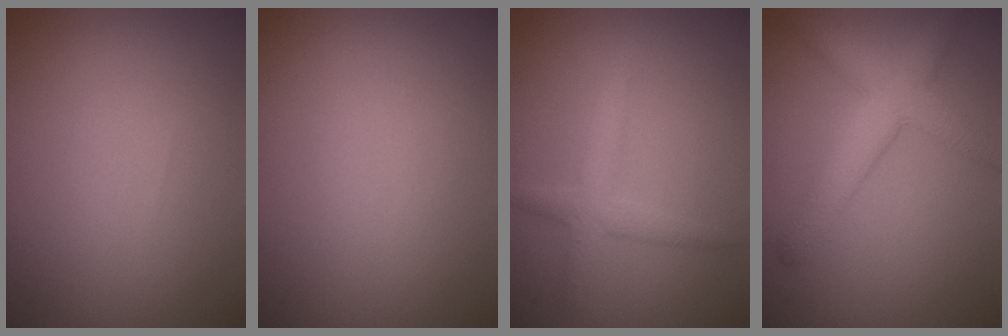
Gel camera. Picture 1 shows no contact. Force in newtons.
{"total": 0.0}
{"total": 1.8, "press": 1.8, "slide": 0.1}
{"total": 4.5, "press": 4.5, "slide": 0.2}